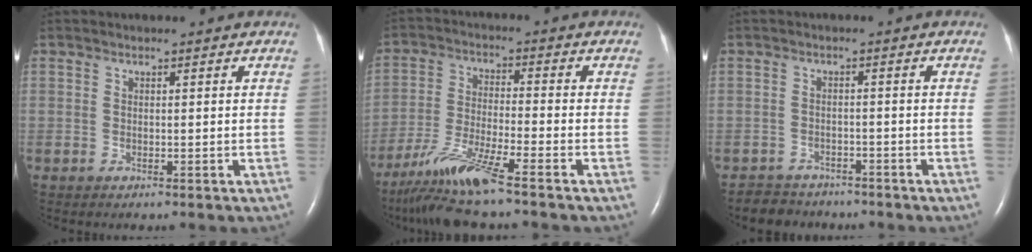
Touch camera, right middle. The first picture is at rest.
{"total": 9.6, "force": [-7.5, -1.1, 5.9], "torque": [-0.121, -0.031, -0.141]}
{"total": 4.5, "force": [-4.1, 1.8, -0.2], "torque": [0.000, -0.005, -0.063]}